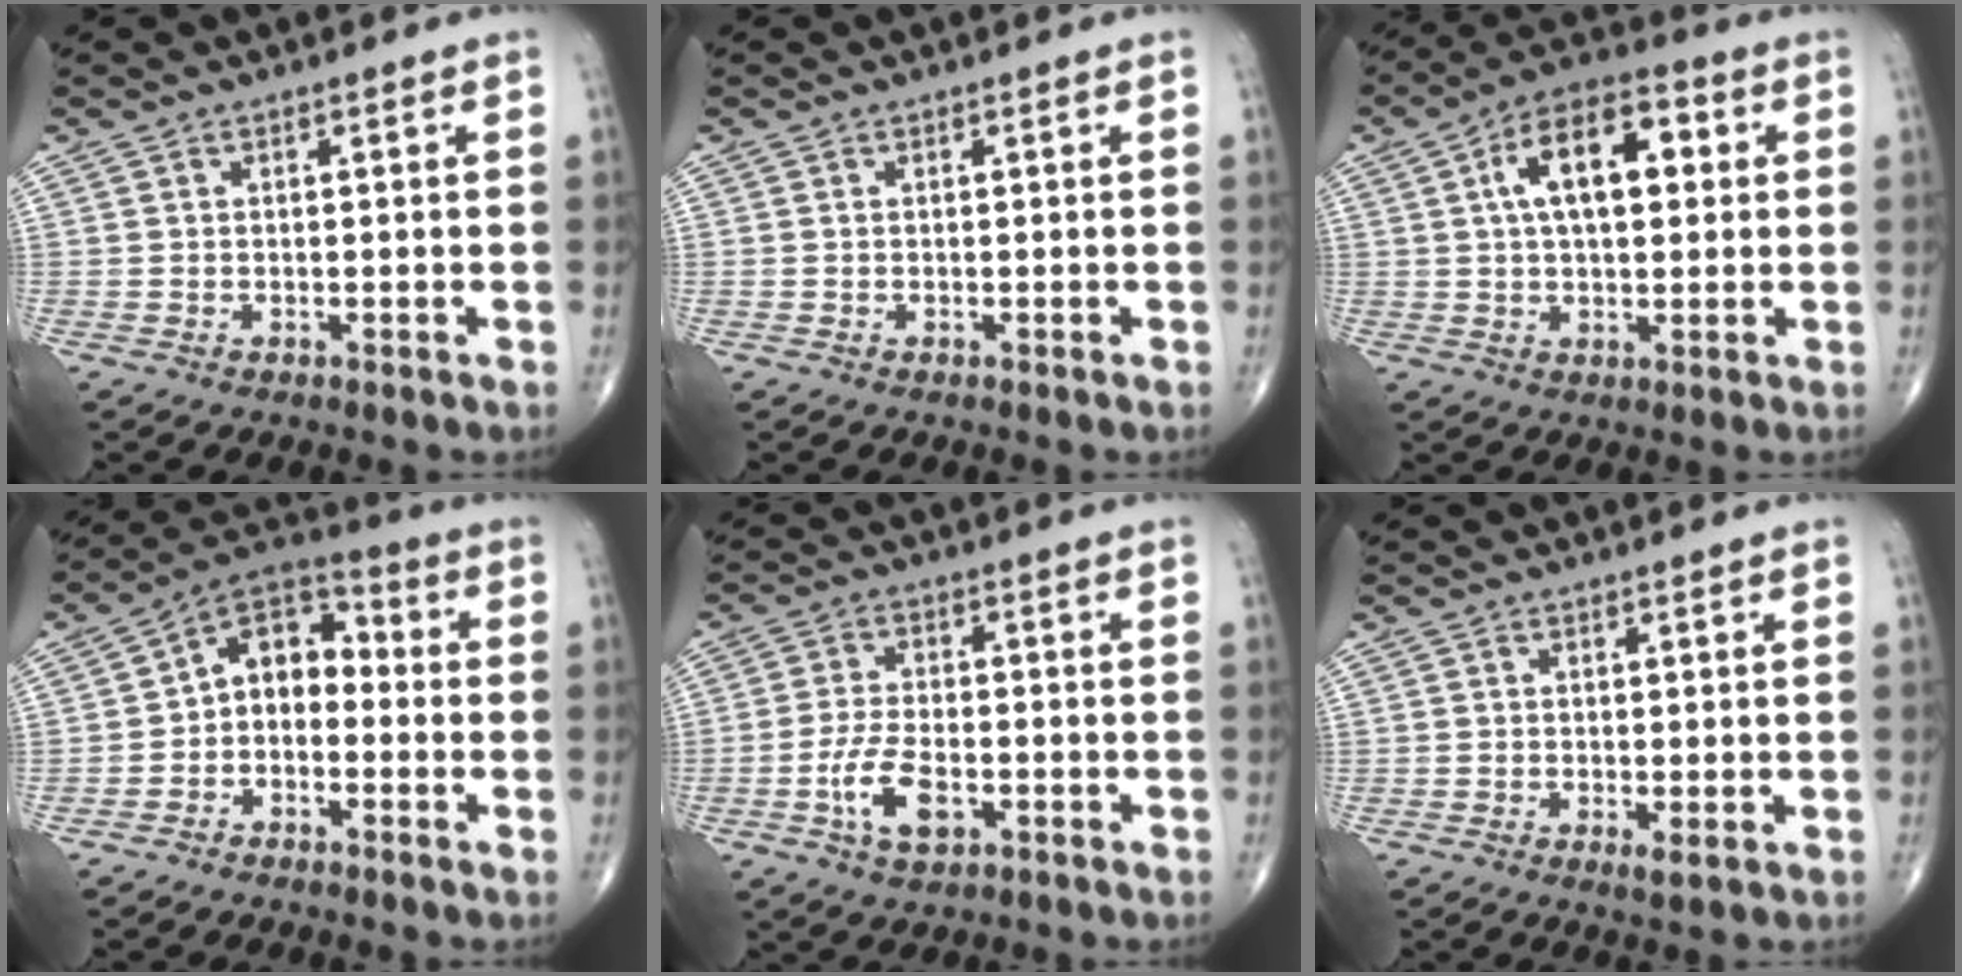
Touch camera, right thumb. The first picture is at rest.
{"total": 0.0}
{"total": 13.1, "force": [2.9, 6.8, 10.8], "torque": [-0.163, 0.021, 0.040]}
{"total": 8.8, "force": [-1.4, 6.2, 6.1], "torque": [-0.065, 0.044, -0.048]}
{"total": 7.3, "force": [-2.8, 3.5, 5.8], "torque": [-0.111, 0.010, -0.053]}
{"total": 1.4, "force": [-0.3, 0.3, 1.3], "torque": [-0.020, -0.006, -0.008]}